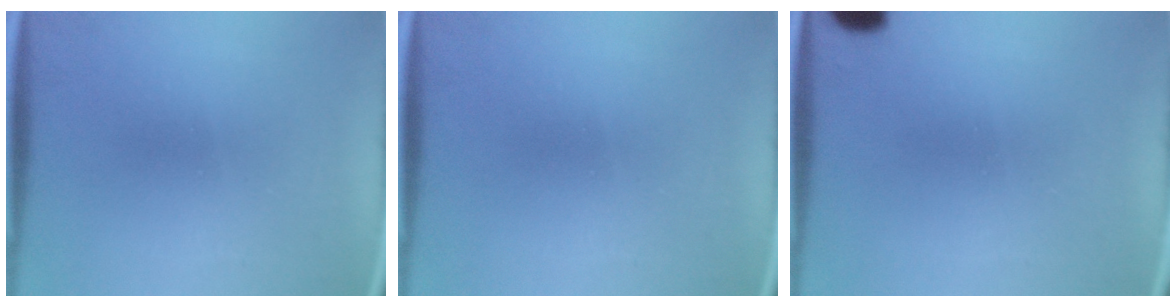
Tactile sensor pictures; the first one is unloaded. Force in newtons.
{"total": 0.0}
{"total": 7.2}